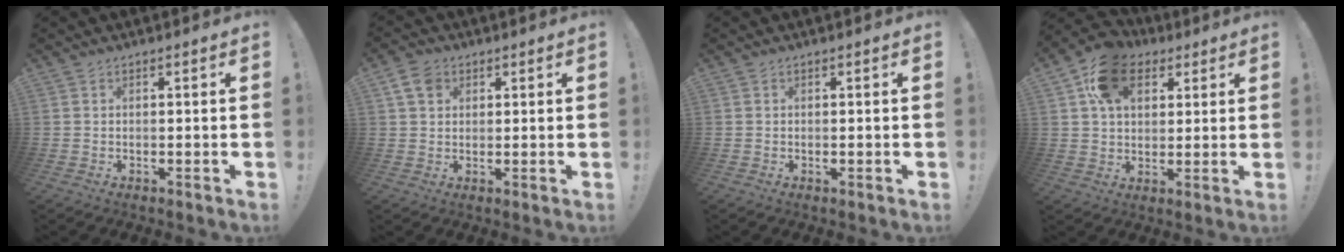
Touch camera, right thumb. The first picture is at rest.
{"total": 6.0, "force": [2.6, 4.5, 3.0], "torque": [-0.049, 0.002, 0.050]}
{"total": 0.0}
{"total": 14.4, "force": [6.3, 10.3, 7.9], "torque": [-0.121, -0.012, 0.122]}